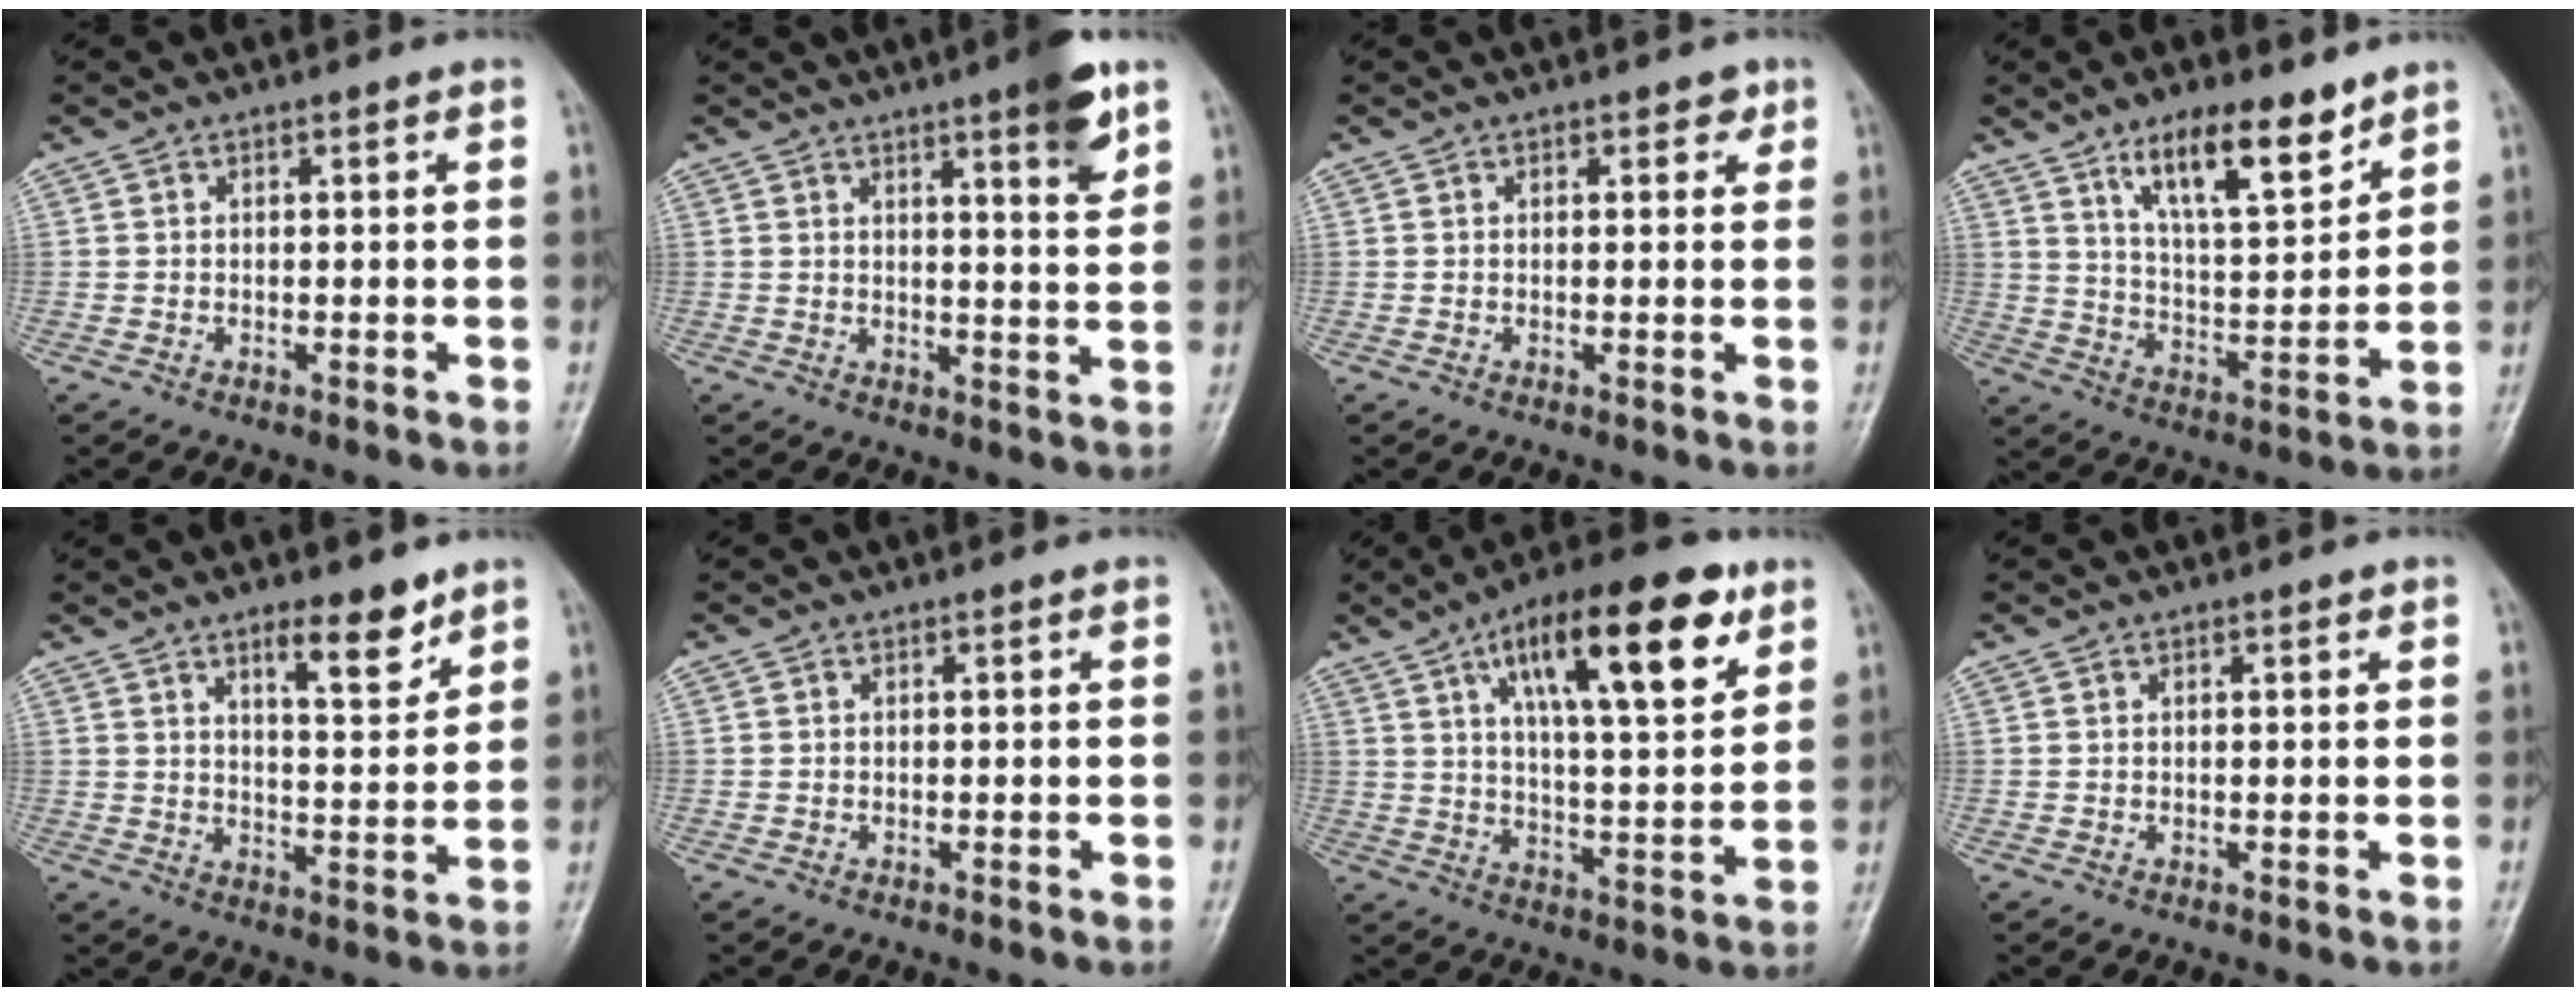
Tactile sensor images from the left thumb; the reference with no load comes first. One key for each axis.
{"total": 8.0, "fx": 4.7, "fy": 1.2, "fz": 6.4, "tx": -0.081, "ty": -0.026, "tz": 0.062}
{"total": 1.8, "fx": 1.0, "fy": 1.1, "fz": 1.1, "tx": 0.001, "ty": -0.002, "tz": 0.010}
{"total": 13.6, "fx": 8.9, "fy": 4.4, "fz": 9.2, "tx": -0.129, "ty": -0.056, "tz": 0.158}
{"total": 8.2, "fx": 5.6, "fy": 2.5, "fz": 5.5, "tx": -0.065, "ty": -0.041, "tz": 0.088}
{"total": 0.0}
{"total": 19.9, "fx": 9.7, "fy": 6.7, "fz": 16.1, "tx": -0.221, "ty": -0.026, "tz": 0.153}
{"total": 0.9, "fx": 0.5, "fy": 0.3, "fz": 0.6, "tx": -0.007, "ty": 0.000, "tz": 0.006}